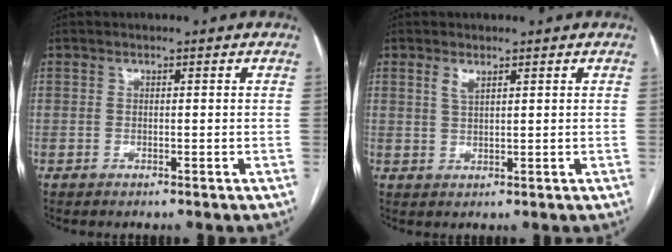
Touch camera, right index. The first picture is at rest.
{"total": 1.9, "force": [1.2, 0.6, 1.4], "torque": [-0.030, -0.001, 0.027]}